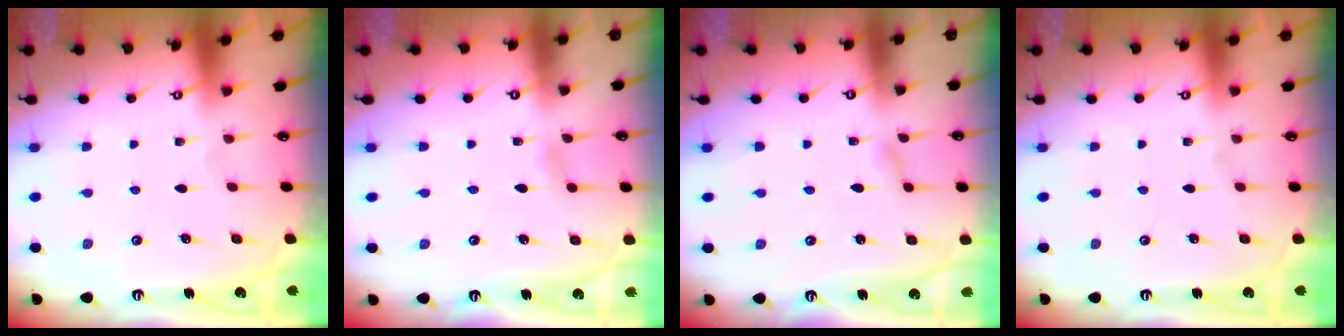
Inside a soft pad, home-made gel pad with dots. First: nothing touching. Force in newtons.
{"total": 3.4, "press": 3.4, "slide": 0.3}
{"total": 0.9, "press": 0.9, "slide": 0.1}
{"total": 0.0}